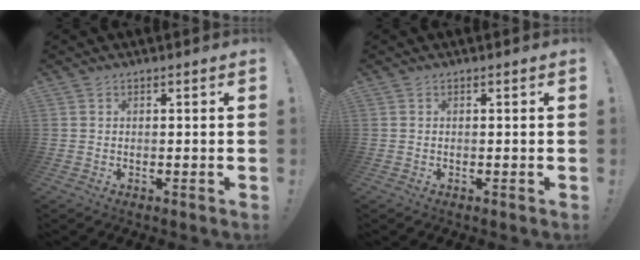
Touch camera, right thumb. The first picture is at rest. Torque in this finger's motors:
{"motor_torque": [0.12, 0.18, -0.24, 0.24, -0.05]}